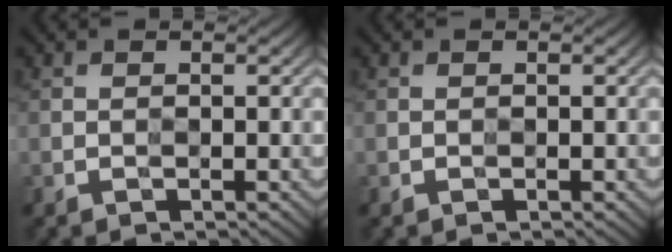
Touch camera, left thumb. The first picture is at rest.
{"total": 0.0}